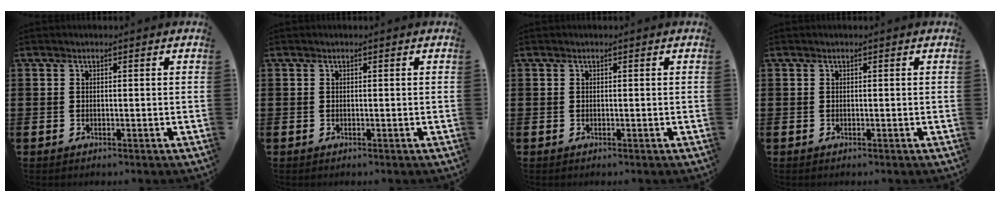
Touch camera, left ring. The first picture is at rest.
{"total": 0.0}
{"total": 0.0}
{"total": 0.0}